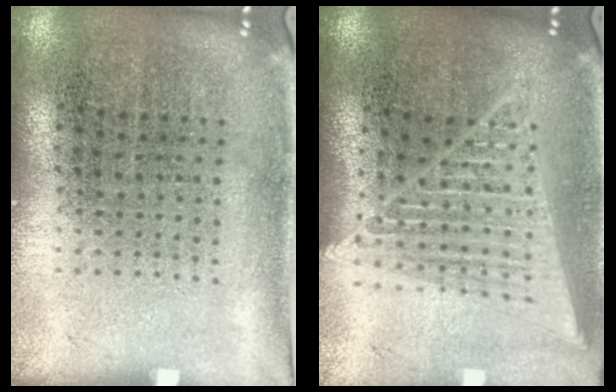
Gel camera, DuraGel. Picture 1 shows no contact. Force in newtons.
{"total": 1.8, "press": 1.6, "slide": 0.8}